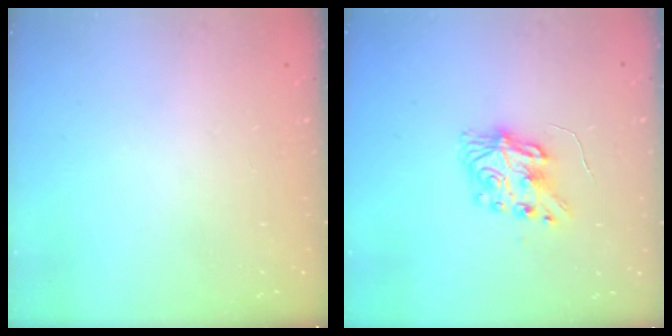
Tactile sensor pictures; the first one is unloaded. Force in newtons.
{"total": 8.3, "press": 8.3, "slide": 0.4}